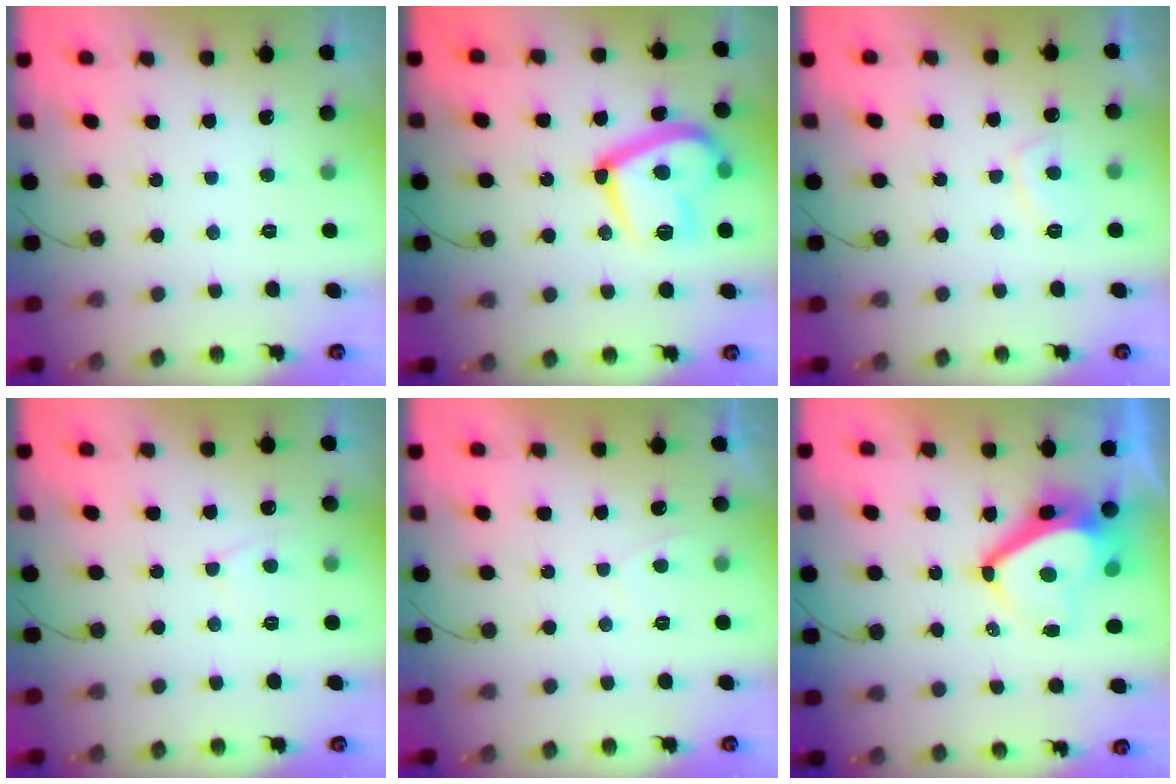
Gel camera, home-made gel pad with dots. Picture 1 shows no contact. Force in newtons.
{"total": 16.8, "press": 16.7, "slide": 1.7}
{"total": 4.2, "press": 4.1, "slide": 0.8}
{"total": 3.4, "press": 3.3, "slide": 0.5}
{"total": 0.7, "press": 0.5, "slide": 0.5}
{"total": 9.4, "press": 9.4, "slide": 0.7}